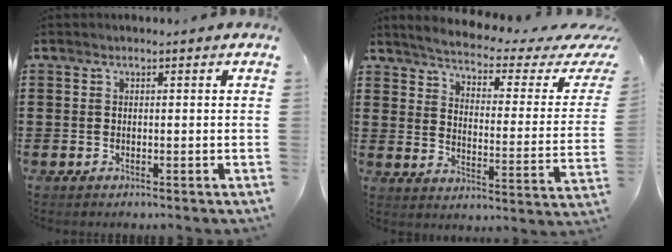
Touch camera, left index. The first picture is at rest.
{"total": 3.0, "force": [2.5, 0.0, 1.8], "torque": [-0.052, -0.026, 0.031]}